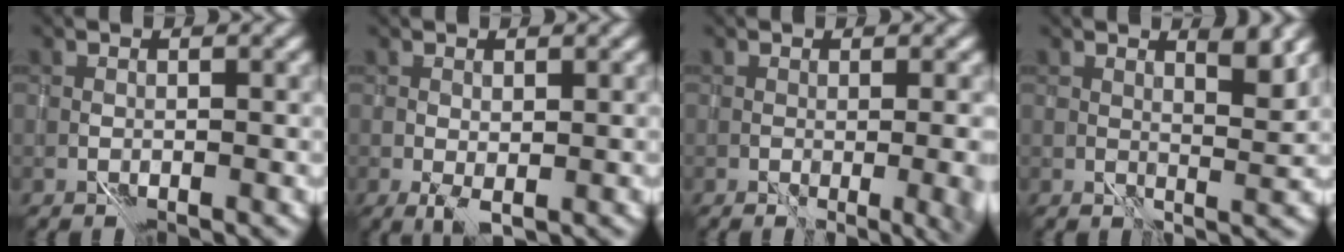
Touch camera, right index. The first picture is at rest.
{"total": 1.3, "force": [0.3, 0.4, 1.2], "torque": [-0.026, 0.000, 0.009]}
{"total": 5.5, "force": [-0.4, 2.3, 5.0], "torque": [-0.034, -0.005, 0.020]}
{"total": 3.2, "force": [2.8, 0.1, 1.5], "torque": [-0.015, 0.003, 0.049]}